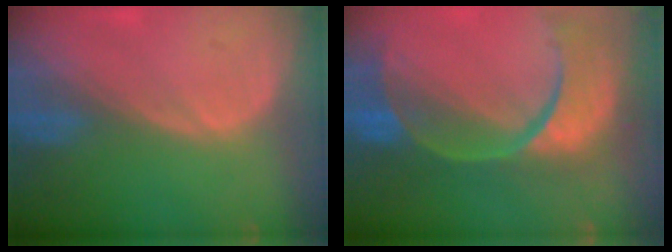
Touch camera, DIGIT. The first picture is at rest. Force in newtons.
{"total": 13.5, "press": 10.8, "slide": 8.0}